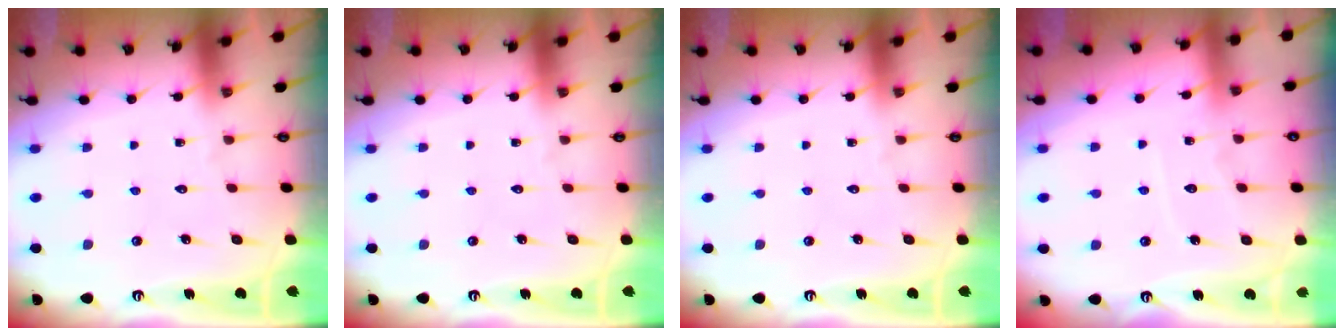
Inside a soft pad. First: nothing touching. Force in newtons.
{"total": 0.0}
{"total": 0.0}
{"total": 6.1, "press": 6.1, "slide": 0.6}